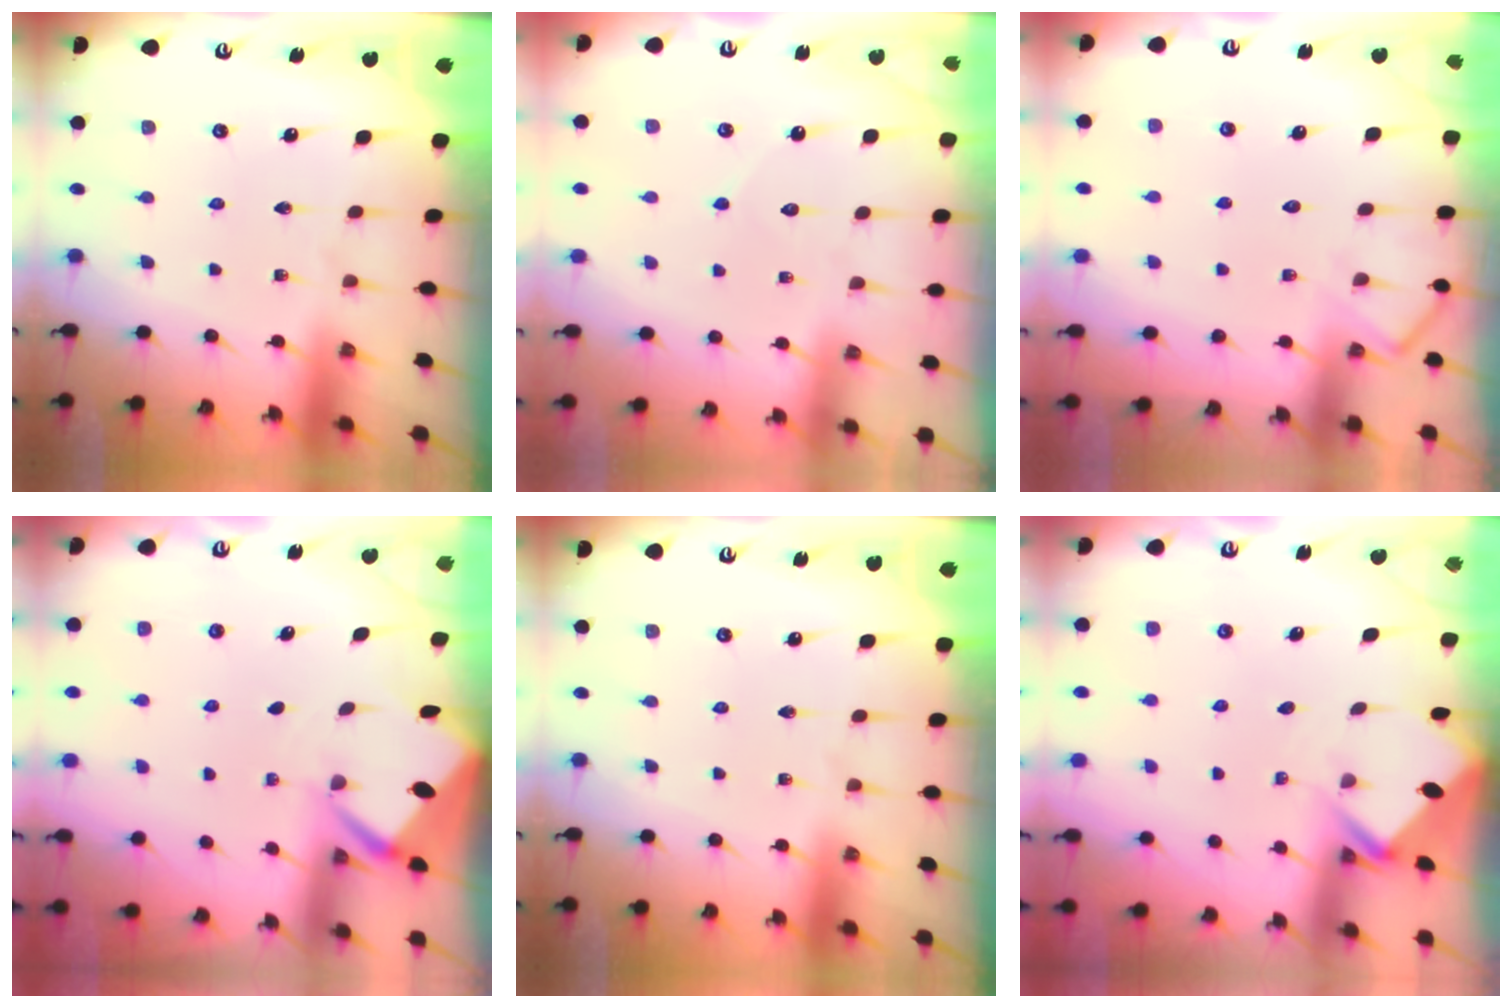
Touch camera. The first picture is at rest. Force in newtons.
{"total": 4.0, "press": 4.0, "slide": 0.3}
{"total": 7.6, "press": 7.5, "slide": 1.0}
{"total": 2.7, "press": 2.6, "slide": 0.3}
{"total": 0.0}
{"total": 2.7, "press": 2.7, "slide": 0.2}